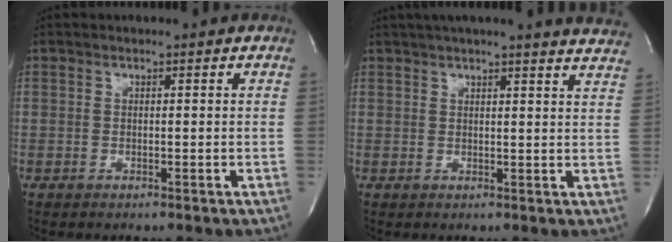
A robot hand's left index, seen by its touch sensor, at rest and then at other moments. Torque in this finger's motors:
{"motor_torque": [0.70, -0.65, 0.51, 0.12]}